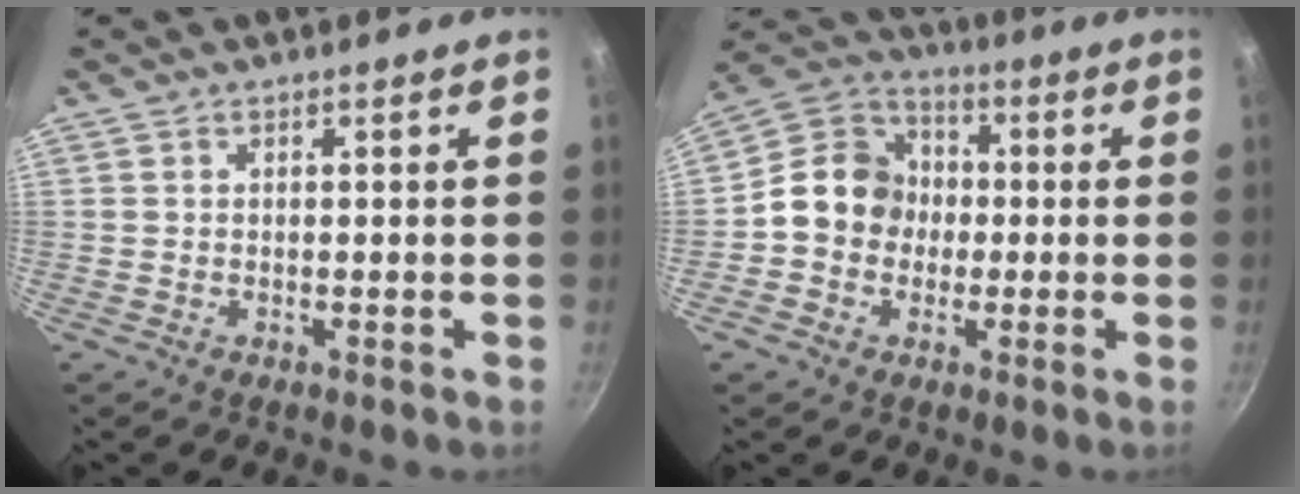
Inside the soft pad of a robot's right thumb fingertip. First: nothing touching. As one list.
[{"total": 11.5, "force": [-0.9, 10.1, 5.3], "torque": [-0.049, 0.031, -0.038]}]